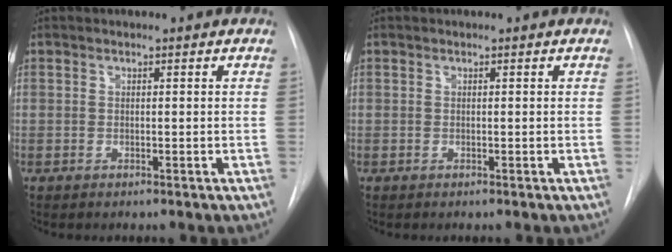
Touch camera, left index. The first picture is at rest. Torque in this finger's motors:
{"motor_torque": [-0.03, 0.03, 0.00, 0.00]}